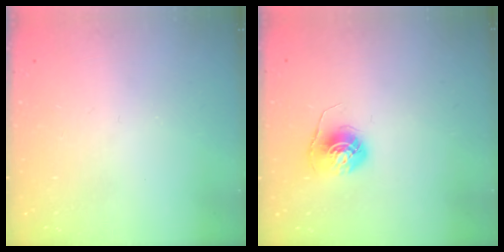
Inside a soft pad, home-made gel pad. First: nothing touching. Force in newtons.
{"total": 6.0, "press": 6.0, "slide": 0.5}